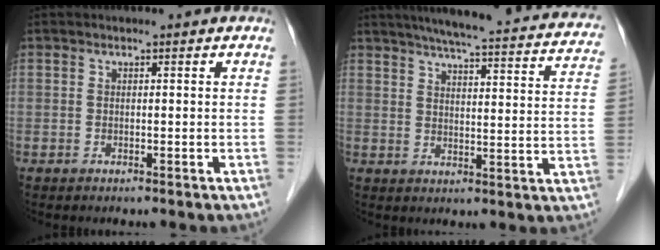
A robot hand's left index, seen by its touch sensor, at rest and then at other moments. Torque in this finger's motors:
{"motor_torque": [0.00, -0.23, 0.08, 0.06]}